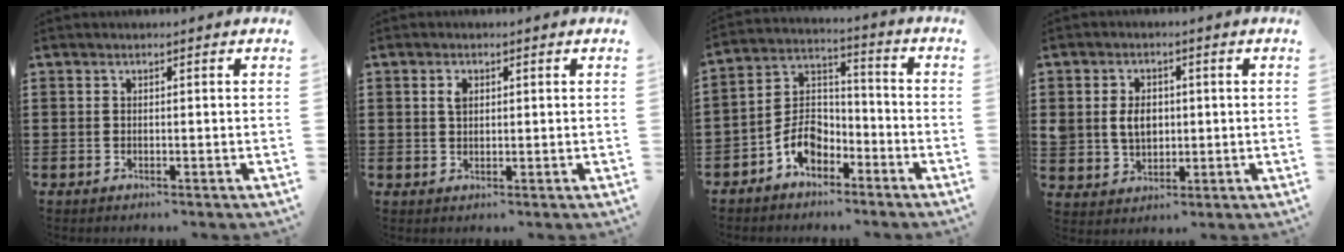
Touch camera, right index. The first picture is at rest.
{"total": 2.0, "force": [0.7, 1.2, 1.4], "torque": [-0.032, 0.007, 0.012]}
{"total": 7.0, "force": [-4.0, 4.6, 3.4], "torque": [-0.084, 0.012, -0.080]}
{"total": 5.1, "force": [0.5, 4.0, 3.2], "torque": [-0.070, 0.008, 0.003]}